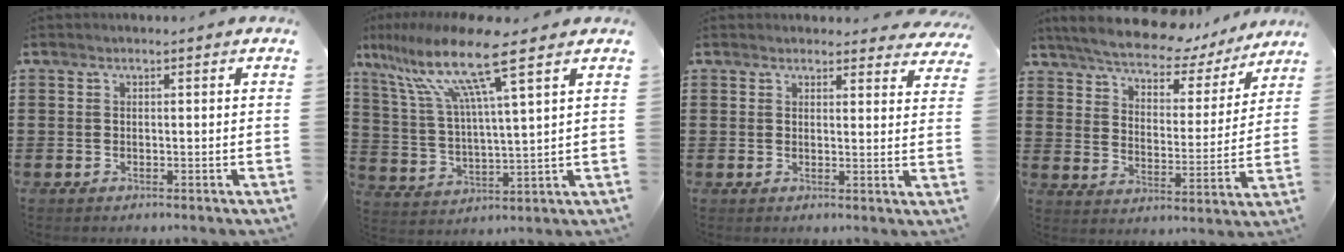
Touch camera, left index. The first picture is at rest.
{"total": 12.5, "force": [8.2, 0.6, 9.4], "torque": [-0.216, -0.037, 0.129]}
{"total": 2.6, "force": [2.5, 0.5, 0.3], "torque": [0.002, -0.014, 0.044]}
{"total": 6.9, "force": [6.5, 1.1, 1.9], "torque": [-0.069, -0.041, 0.110]}